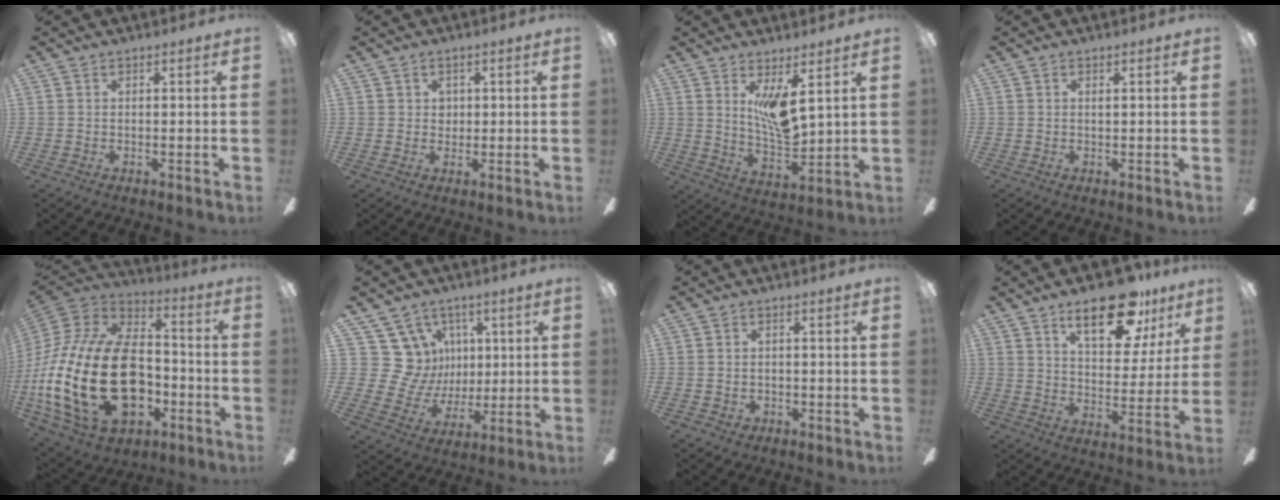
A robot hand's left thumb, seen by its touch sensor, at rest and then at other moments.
{"total": 2.0, "force": [0.9, 1.8, 0.4], "torque": [-0.003, 0.004, 0.013]}
{"total": 9.3, "force": [4.6, 2.8, 7.6], "torque": [-0.146, -0.028, 0.080]}
{"total": 0.6, "force": [0.2, 0.1, 0.5], "torque": [-0.011, 0.002, 0.003]}
{"total": 31.3, "force": [-6.4, 19.3, 23.9], "torque": [-0.503, 0.036, -0.098]}
{"total": 14.8, "force": [4.2, 13.8, 3.2], "torque": [-0.065, -0.022, 0.098]}
{"total": 1.2, "force": [-0.4, 1.0, 0.5], "torque": [-0.011, 0.004, -0.009]}
{"total": 18.7, "force": [11.8, 8.3, 11.9], "torque": [-0.169, -0.051, 0.193]}